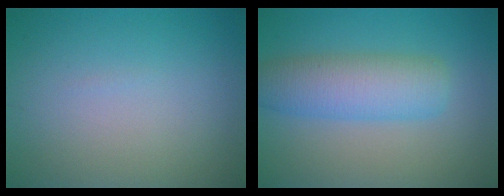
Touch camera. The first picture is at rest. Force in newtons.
{"total": 5.6, "press": 5.6, "slide": 0.1}